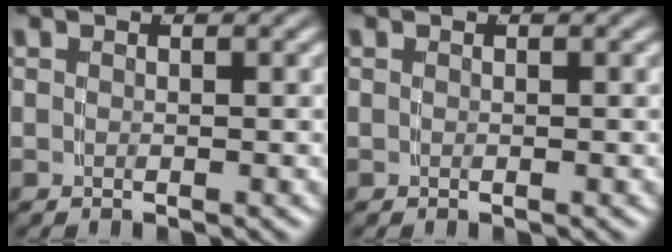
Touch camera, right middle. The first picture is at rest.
{"total": 0.0}